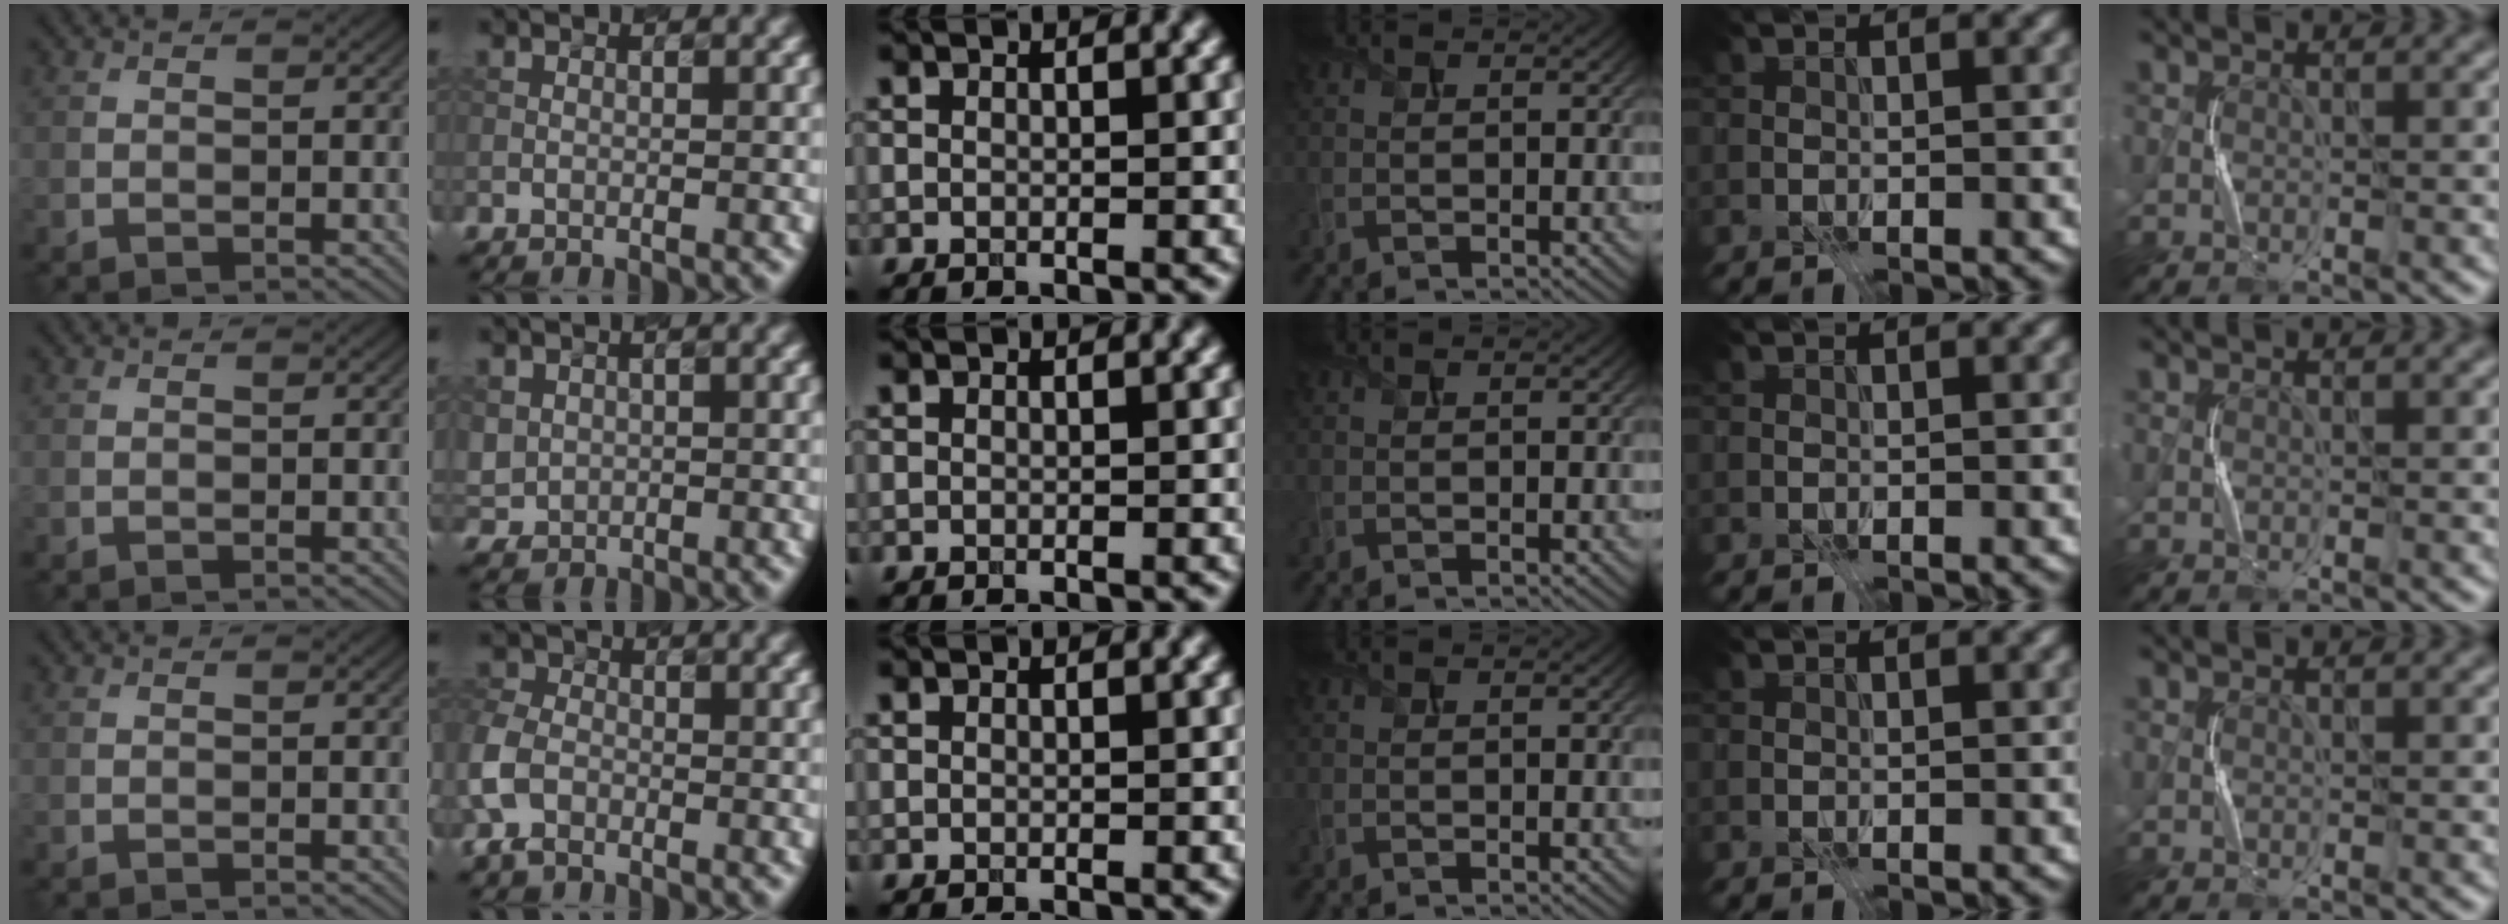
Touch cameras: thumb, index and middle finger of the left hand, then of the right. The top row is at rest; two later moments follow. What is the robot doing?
{"motion": "press", "object": "toy piano key"}